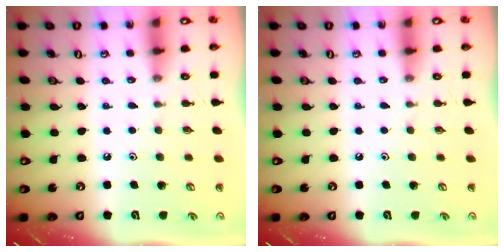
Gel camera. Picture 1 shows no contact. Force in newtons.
{"total": 0.0}